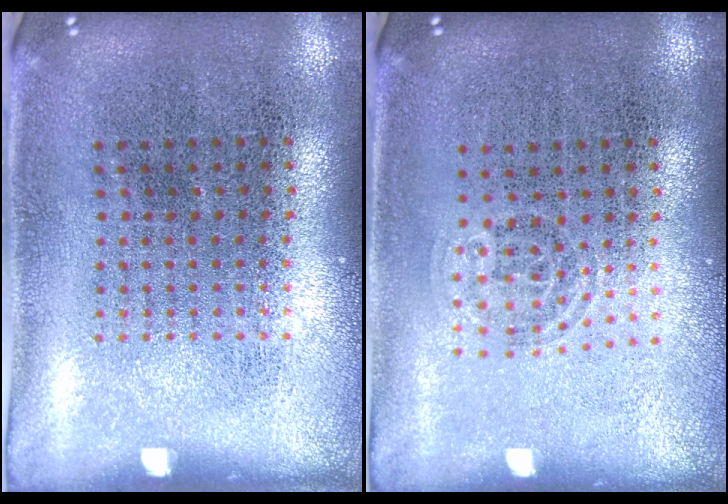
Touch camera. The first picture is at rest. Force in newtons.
{"total": 0.9, "press": 0.7, "slide": 0.6}